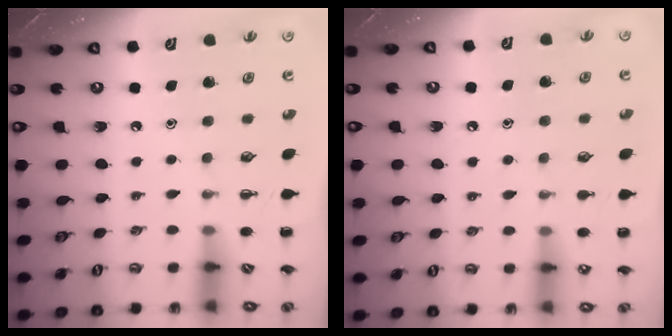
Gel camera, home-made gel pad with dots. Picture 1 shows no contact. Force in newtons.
{"total": 6.2, "press": 5.9, "slide": 1.9}